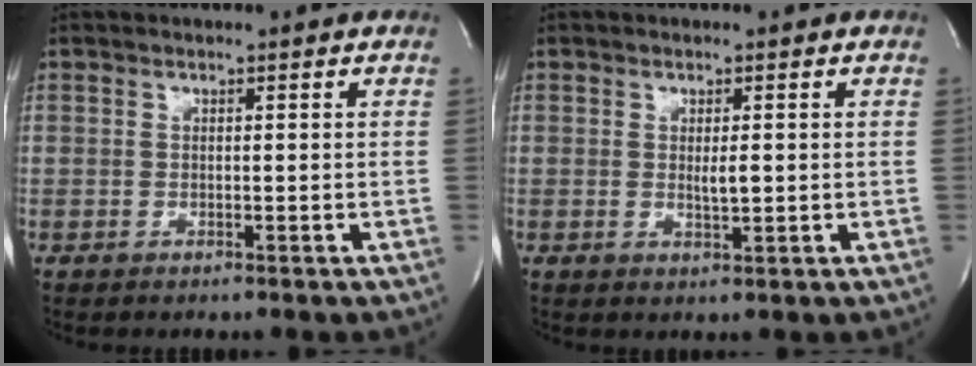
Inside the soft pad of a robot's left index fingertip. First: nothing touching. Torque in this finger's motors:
{"motor_torque": [0.08, 0.04, 0.04, 0.02]}